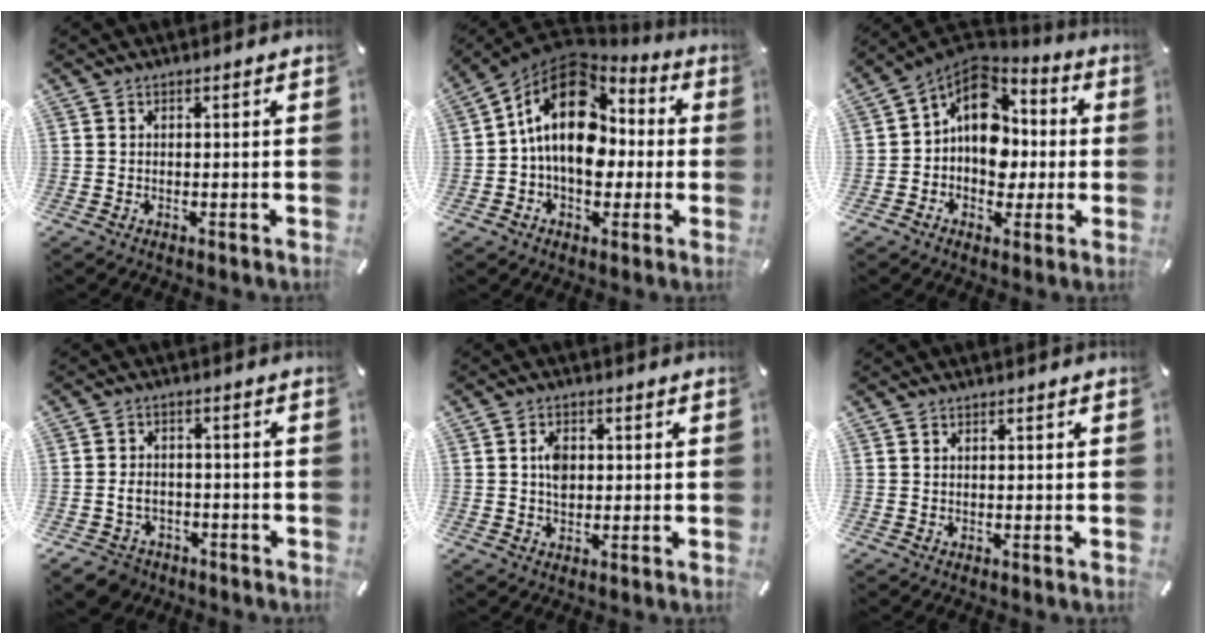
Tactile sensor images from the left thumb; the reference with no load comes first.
{"total": 18.2, "force": [1.5, 13.1, 12.6], "torque": [-0.225, -0.001, 0.019]}
{"total": 13.5, "force": [0.2, 11.0, 7.9], "torque": [-0.127, -0.001, 0.004]}
{"total": 5.3, "force": [-2.3, 4.3, 2.1], "torque": [-0.052, 0.012, -0.043]}
{"total": 4.3, "force": [0.4, 3.0, 3.0], "torque": [-0.048, 0.002, 0.003]}
{"total": 0.0}